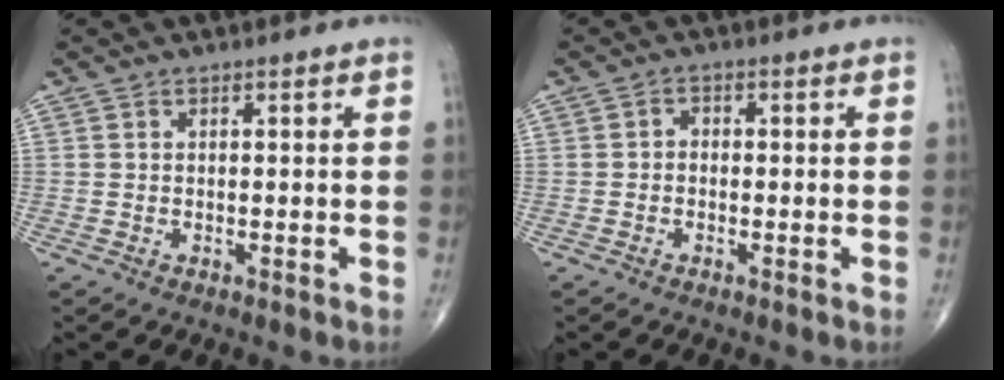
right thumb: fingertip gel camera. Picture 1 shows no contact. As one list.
[{"total": 1.5, "force": [-0.3, 1.2, 0.8], "torque": [-0.001, 0.007, -0.011]}]